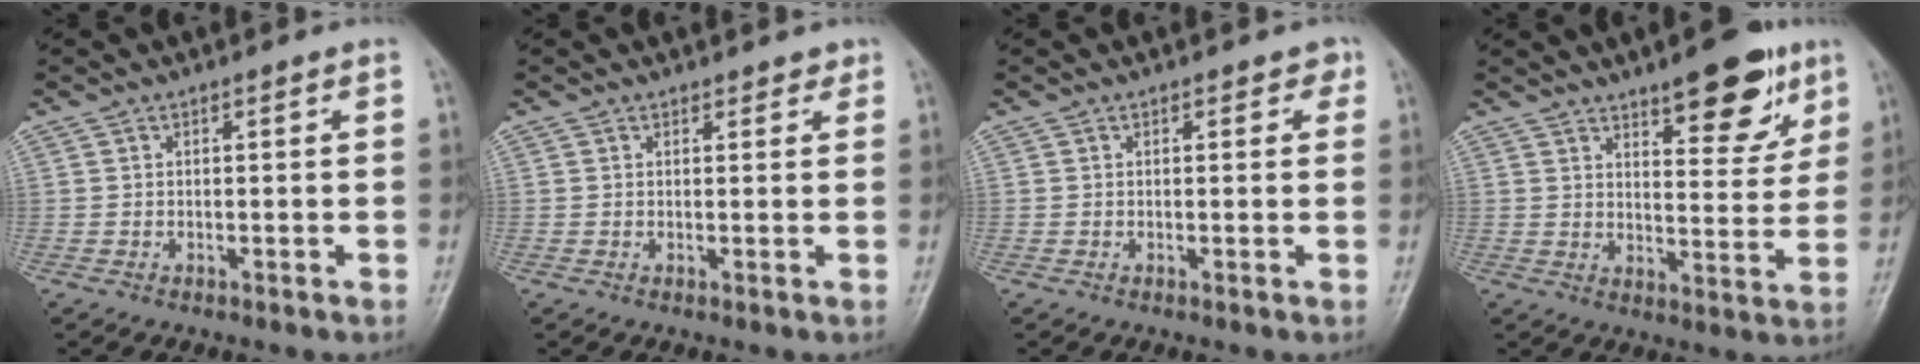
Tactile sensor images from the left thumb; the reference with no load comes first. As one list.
[{"total": 1.6, "force": [1.2, 0.9, 0.3], "torque": [0.012, -0.006, 0.010]}, {"total": 1.7, "force": [1.0, 1.1, 0.8], "torque": [0.009, -0.001, 0.007]}, {"total": 12.5, "force": [7.7, 4.7, 8.7], "torque": [-0.082, -0.042, 0.108]}]